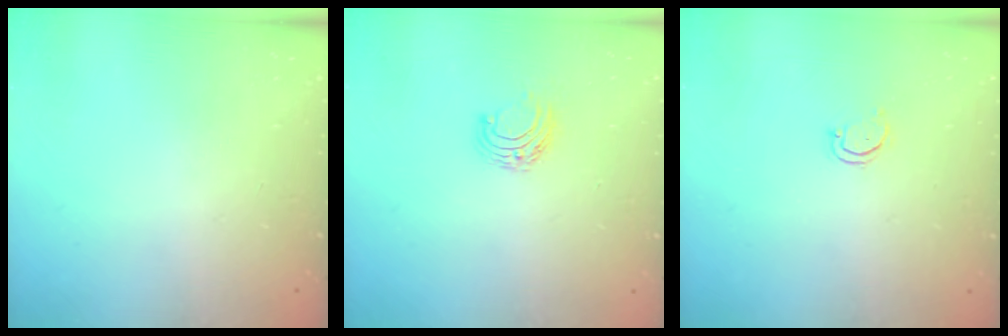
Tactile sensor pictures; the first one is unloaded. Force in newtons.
{"total": 6.4, "press": 6.3, "slide": 0.7}
{"total": 2.6, "press": 2.6, "slide": 0.2}